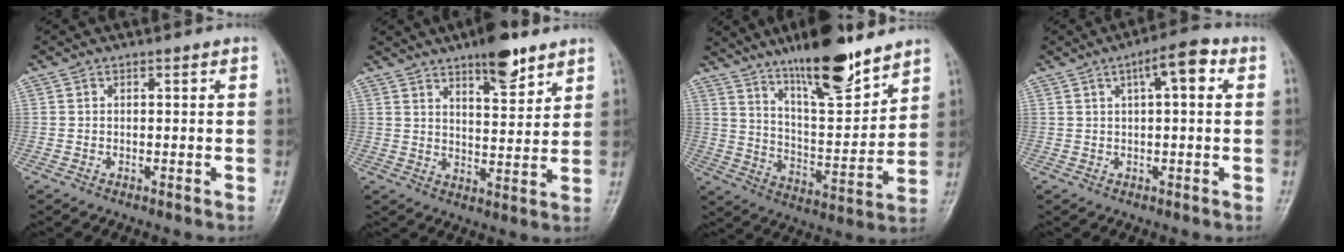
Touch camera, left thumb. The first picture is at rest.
{"total": 9.4, "force": [6.5, 3.0, 6.1], "torque": [-0.072, -0.042, 0.100]}
{"total": 17.5, "force": [12.7, 4.6, 11.1], "torque": [-0.150, -0.080, 0.217]}
{"total": 6.5, "force": [2.3, 2.1, 5.8], "torque": [-0.083, 0.015, 0.029]}